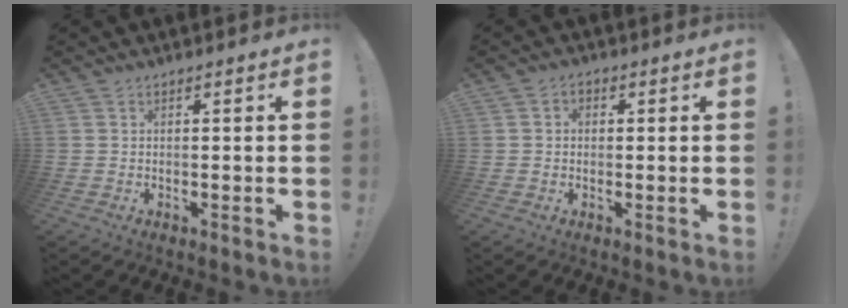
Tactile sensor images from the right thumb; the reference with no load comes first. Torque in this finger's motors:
{"motor_torque": [0.18, -0.24, -0.14, 0.06, 0.09]}